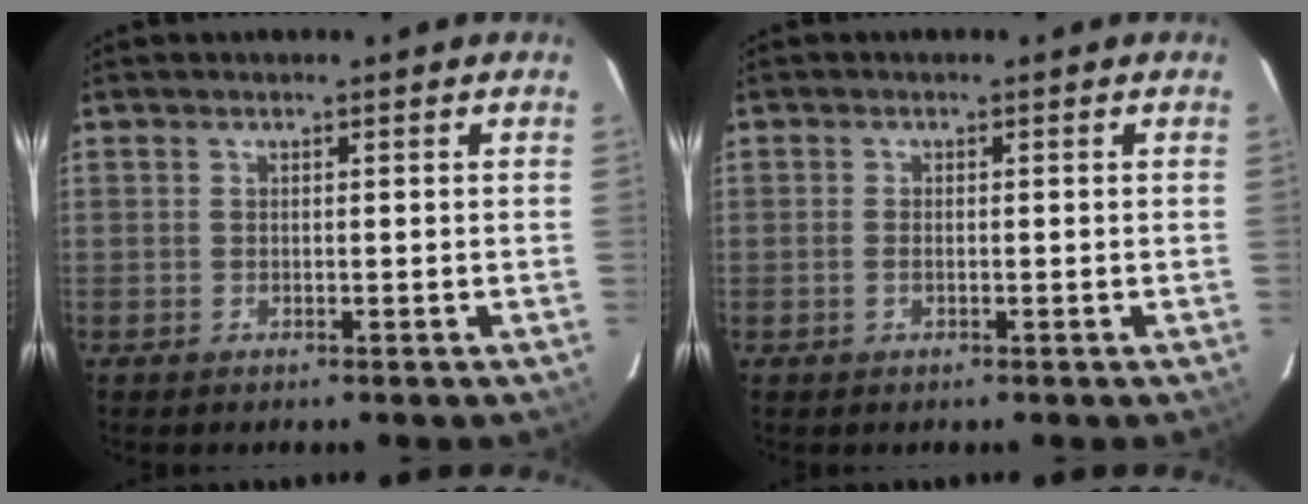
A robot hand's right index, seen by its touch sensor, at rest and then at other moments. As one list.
[{"total": 1.1, "force": [-0.3, 0.6, 0.8], "torque": [-0.018, 0.000, -0.007]}]